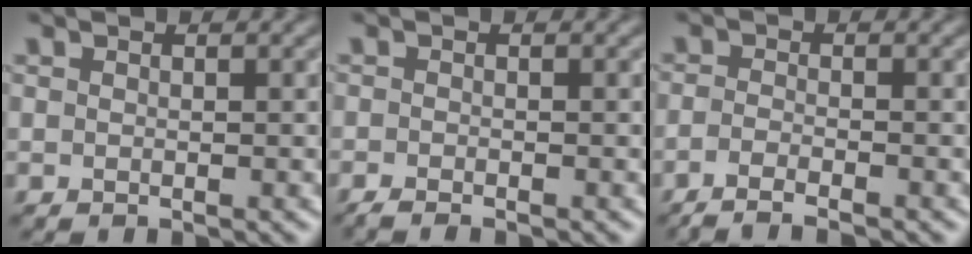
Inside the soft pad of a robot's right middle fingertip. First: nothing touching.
{"total": 1.5, "force": [-1.3, 0.2, 0.8], "torque": [-0.015, -0.005, -0.027]}
{"total": 3.0, "force": [-2.0, 0.6, 2.0], "torque": [-0.038, -0.006, -0.049]}